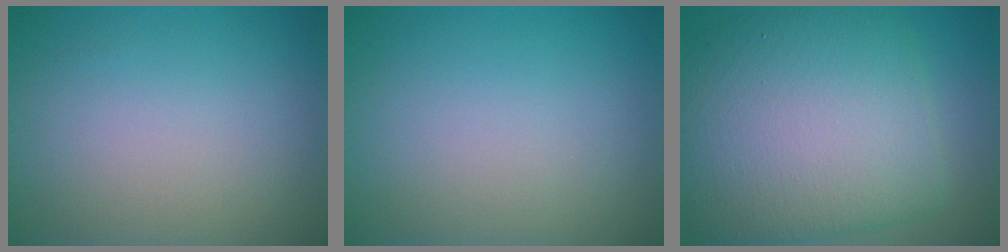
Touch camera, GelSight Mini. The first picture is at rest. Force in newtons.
{"total": 0.0}
{"total": 11.4, "press": 11.4, "slide": 0.4}